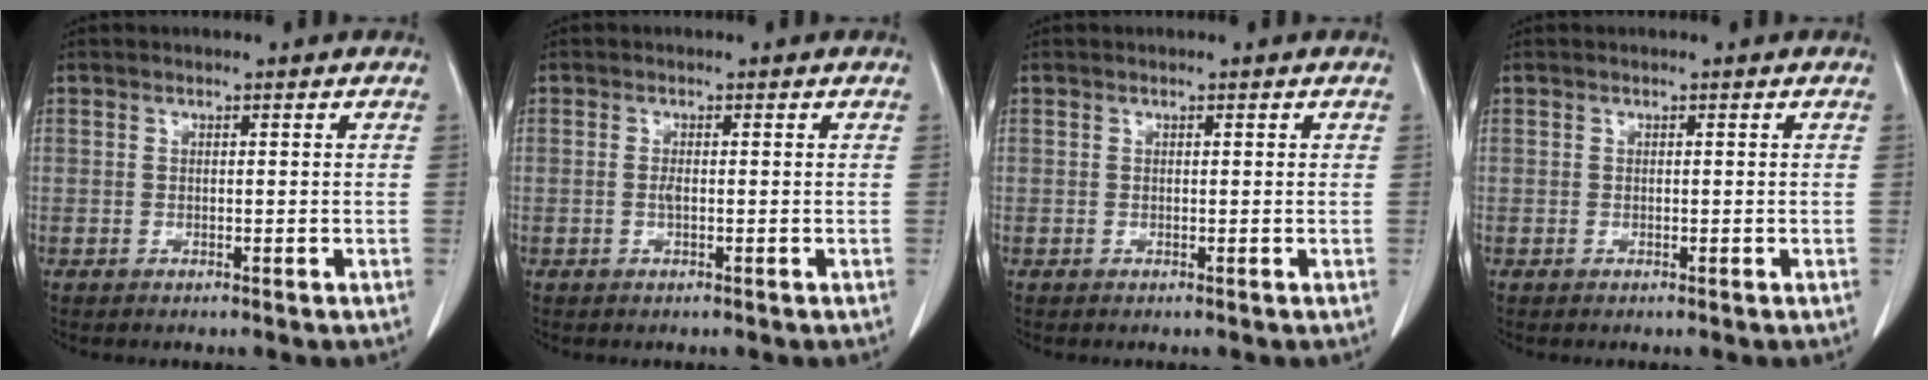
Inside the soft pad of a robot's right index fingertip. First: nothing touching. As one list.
[{"total": 0.9, "force": [-0.2, 0.2, 0.8], "torque": [-0.020, 0.000, -0.004]}, {"total": 0.0}, {"total": 0.0}]